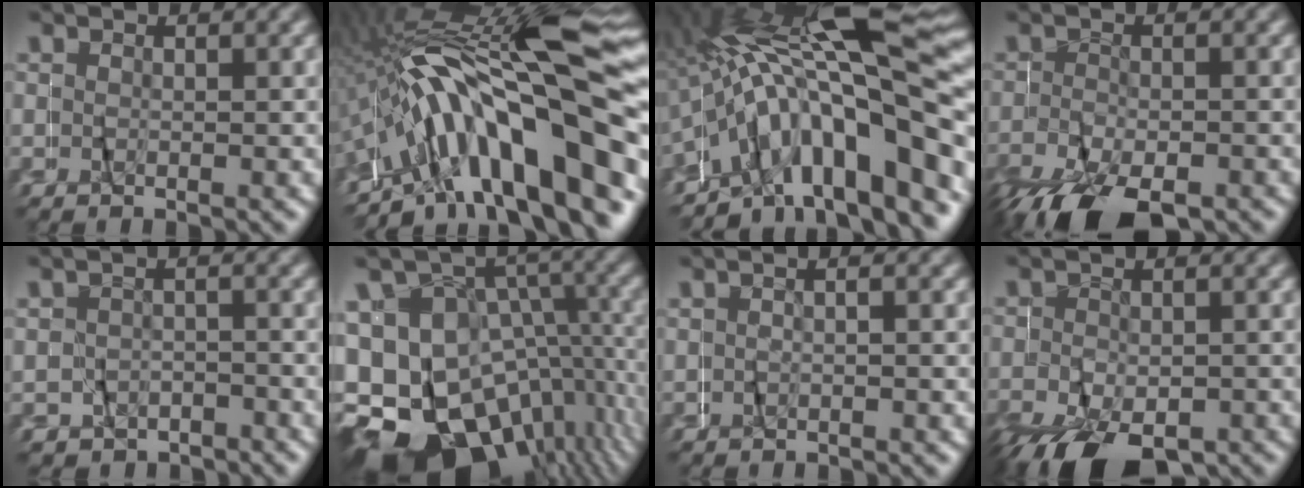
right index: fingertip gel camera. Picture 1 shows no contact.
{"total": 16.4, "force": [-2.1, 7.1, 14.6], "torque": [-0.267, 0.000, -0.015]}
{"total": 16.0, "force": [1.0, 7.6, 14.1], "torque": [-0.223, 0.019, 0.018]}
{"total": 7.7, "force": [-5.4, 3.5, 4.3], "torque": [-0.098, -0.027, -0.074]}
{"total": 2.0, "force": [-0.2, 1.9, -0.6], "torque": [0.003, 0.013, -0.007]}
{"total": 20.6, "force": [-8.4, 15.4, 10.7], "torque": [-0.194, -0.081, -0.114]}
{"total": 0.6, "force": [-0.3, -0.4, 0.2], "torque": [-0.013, 0.007, -0.007]}
{"total": 8.9, "force": [-5.1, 5.1, 5.3], "torque": [-0.112, -0.044, -0.057]}